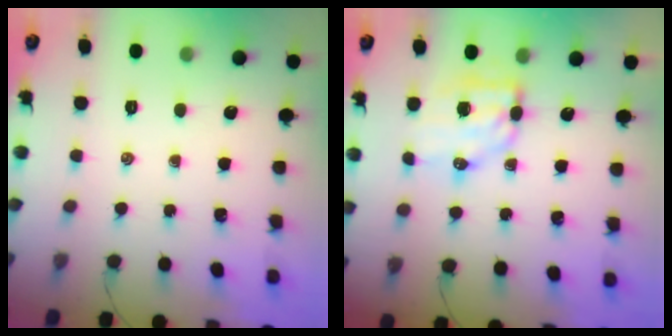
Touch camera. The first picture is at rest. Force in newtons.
{"total": 7.5, "press": 7.3, "slide": 1.4}